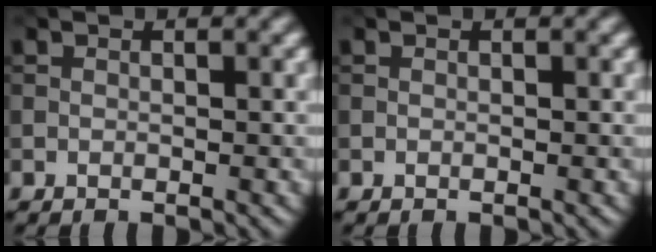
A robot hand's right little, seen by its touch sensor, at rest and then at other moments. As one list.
[{"total": 0.0}]